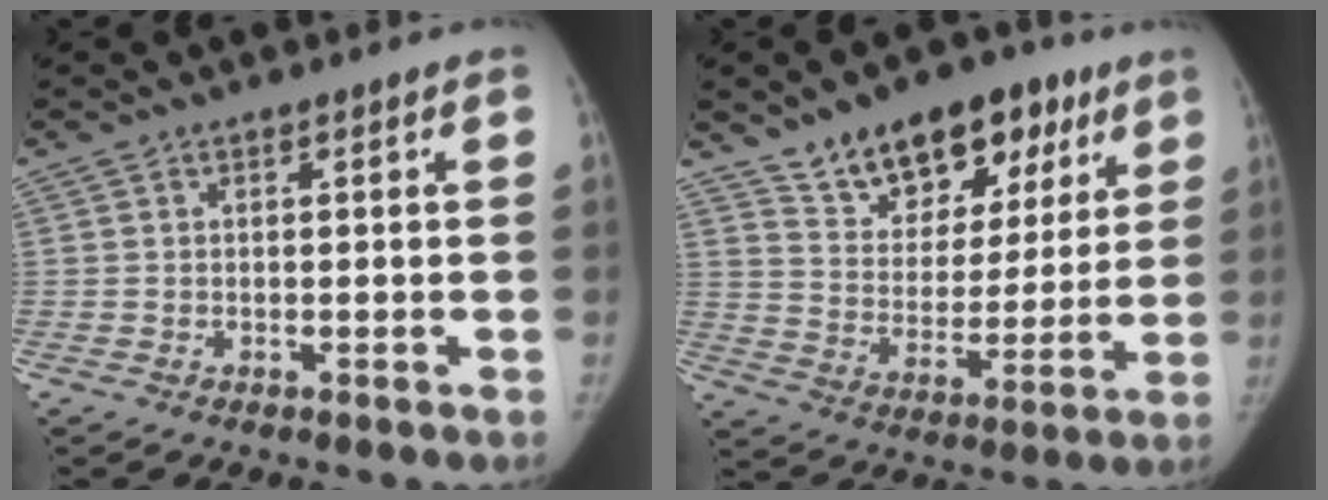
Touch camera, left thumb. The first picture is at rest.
{"total": 18.1, "force": [11.5, 10.5, 9.1], "torque": [-0.081, -0.041, 0.187]}